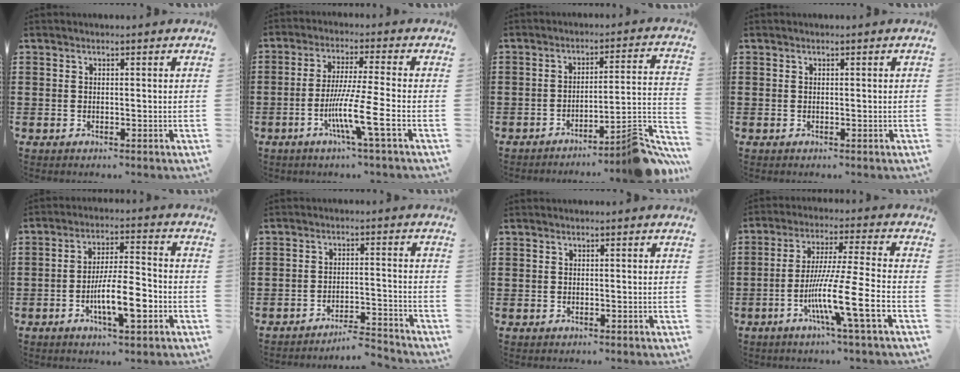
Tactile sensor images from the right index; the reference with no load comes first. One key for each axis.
{"total": 9.2, "fx": -3.5, "fy": -0.1, "fz": 8.5, "tx": -0.169, "ty": -0.017, "tz": -0.070}
{"total": 6.9, "fx": -5.6, "fy": -0.4, "fz": 4.1, "tx": -0.060, "ty": -0.013, "tz": -0.109}
{"total": 0.0}
{"total": 9.3, "fx": -3.3, "fy": 2.7, "fz": 8.3, "tx": -0.146, "ty": -0.004, "tz": -0.061}
{"total": 4.2, "fx": -4.2, "fy": 0.0, "fz": 0.6, "tx": -0.014, "ty": -0.001, "tz": -0.088}
{"total": 0.0}
{"total": 12.4, "fx": -4.8, "fy": 0.2, "fz": 11.4, "tx": -0.217, "ty": -0.009, "tz": -0.092}